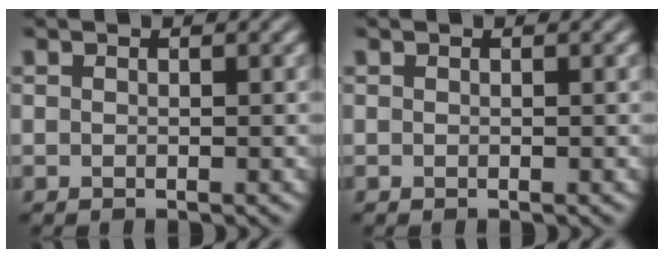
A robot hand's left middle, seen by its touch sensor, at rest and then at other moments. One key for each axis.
{"total": 0.0}